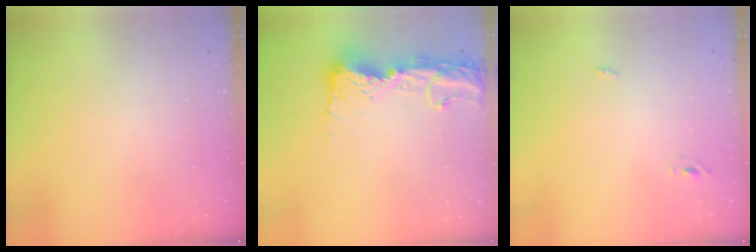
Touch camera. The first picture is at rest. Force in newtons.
{"total": 15.5, "press": 15.4, "slide": 1.5}
{"total": 2.3, "press": 2.1, "slide": 1.0}